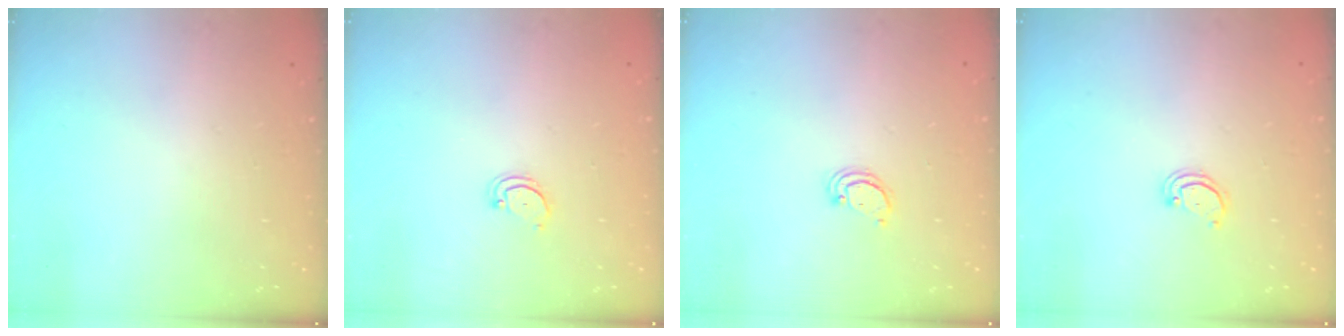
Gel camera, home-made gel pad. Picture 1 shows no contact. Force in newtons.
{"total": 2.7, "press": 2.7, "slide": 0.3}
{"total": 2.4, "press": 2.4, "slide": 0.2}
{"total": 2.2, "press": 2.2, "slide": 0.2}